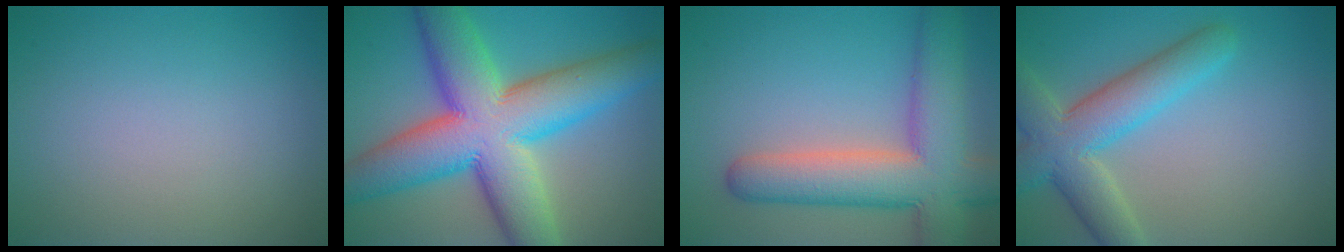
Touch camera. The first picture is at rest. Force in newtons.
{"total": 14.3, "press": 14.2, "slide": 0.5}
{"total": 9.7, "press": 9.7, "slide": 0.7}
{"total": 6.7, "press": 6.7, "slide": 0.5}